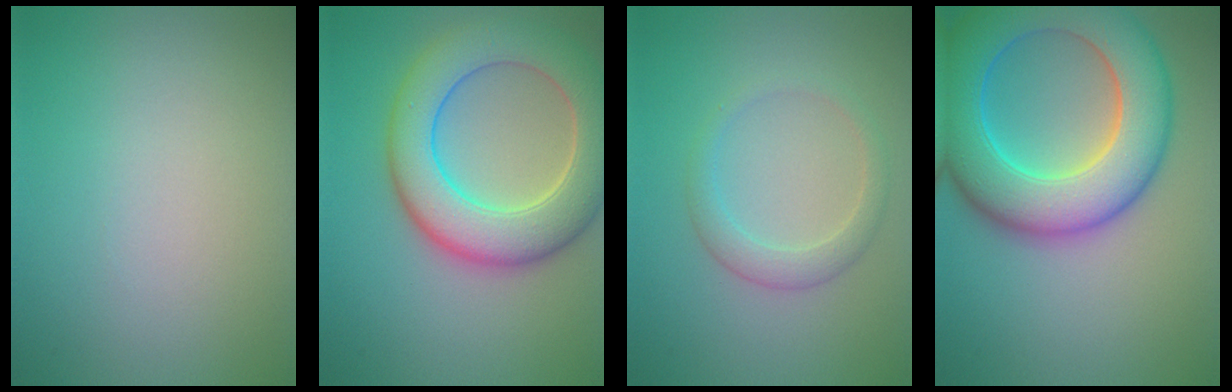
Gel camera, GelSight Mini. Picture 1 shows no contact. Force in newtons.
{"total": 9.2, "press": 9.2, "slide": 0.6}
{"total": 2.2, "press": 2.2, "slide": 0.1}
{"total": 11.6, "press": 11.6, "slide": 0.2}